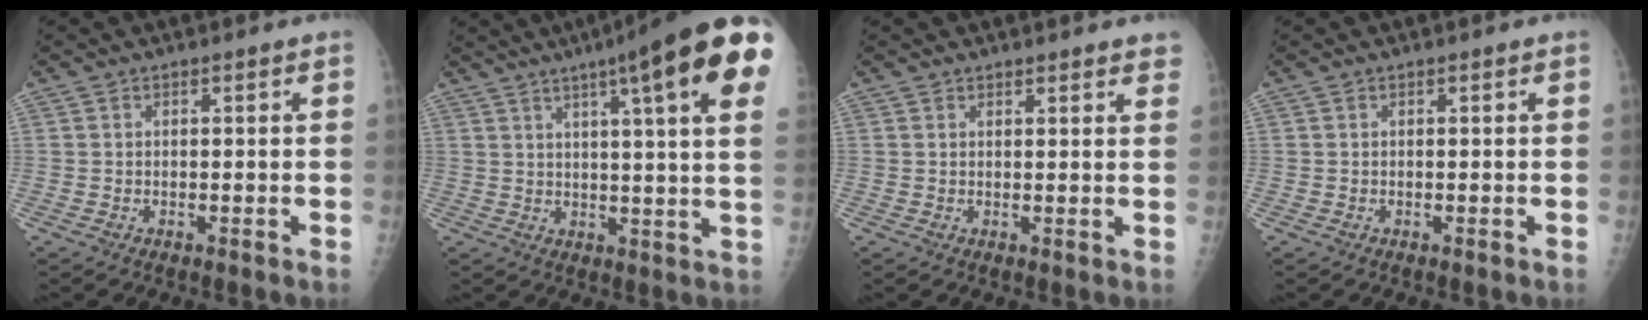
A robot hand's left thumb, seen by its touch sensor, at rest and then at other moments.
{"total": 21.3, "force": [11.0, 2.5, 18.1], "torque": [-0.238, -0.014, 0.130]}
{"total": 4.0, "force": [3.6, 1.2, 1.3], "torque": [0.011, -0.010, 0.034]}
{"total": 0.0}